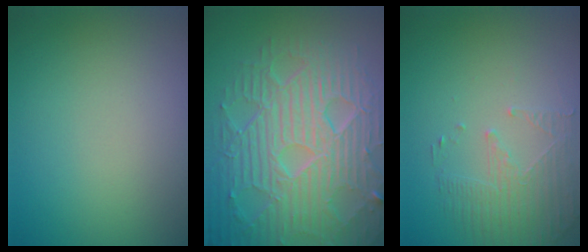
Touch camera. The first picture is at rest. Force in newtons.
{"total": 10.9, "press": 6.9, "slide": 8.5}
{"total": 1.9, "press": 1.5, "slide": 1.2}